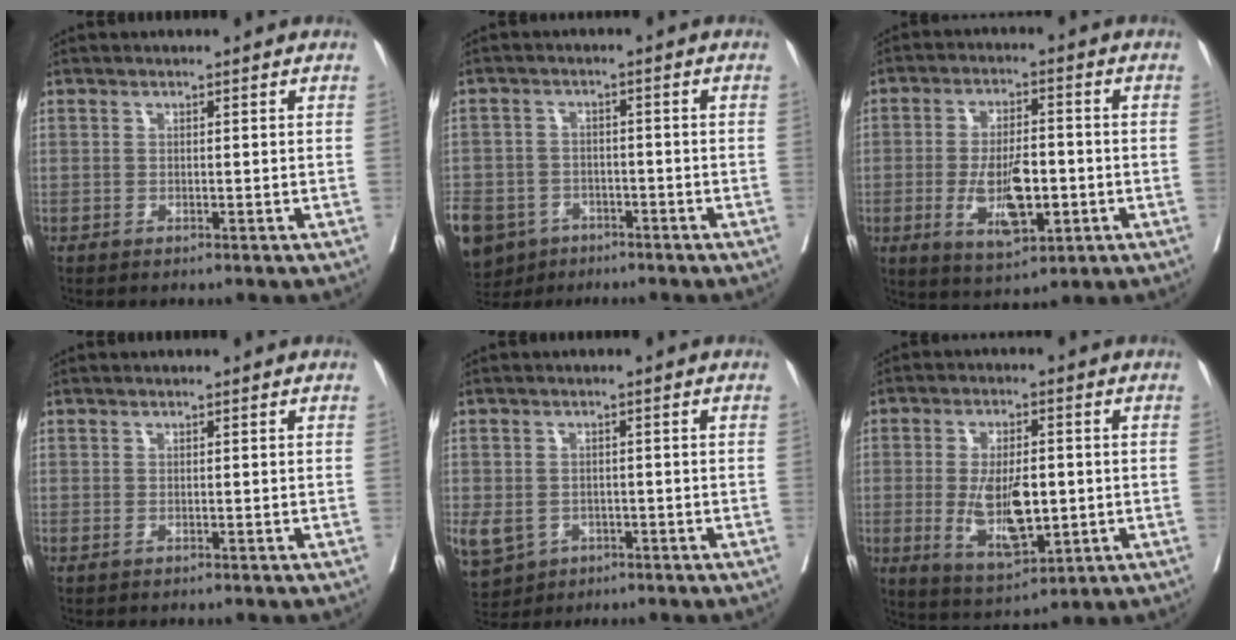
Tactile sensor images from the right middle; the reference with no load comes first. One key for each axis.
{"total": 12.9, "fx": -8.2, "fy": 9.0, "fz": 4.3, "tx": -0.145, "ty": -0.012, "tz": -0.126}
{"total": 9.7, "fx": -2.3, "fy": 3.5, "fz": 8.7, "tx": -0.163, "ty": -0.008, "tz": -0.030}
{"total": 0.0}
{"total": 13.5, "fx": -5.0, "fy": 11.4, "fz": 5.2, "tx": -0.189, "ty": -0.006, "tz": -0.067}
{"total": 10.4, "fx": -1.2, "fy": 4.0, "fz": 9.6, "tx": -0.183, "ty": -0.015, "tz": -0.009}